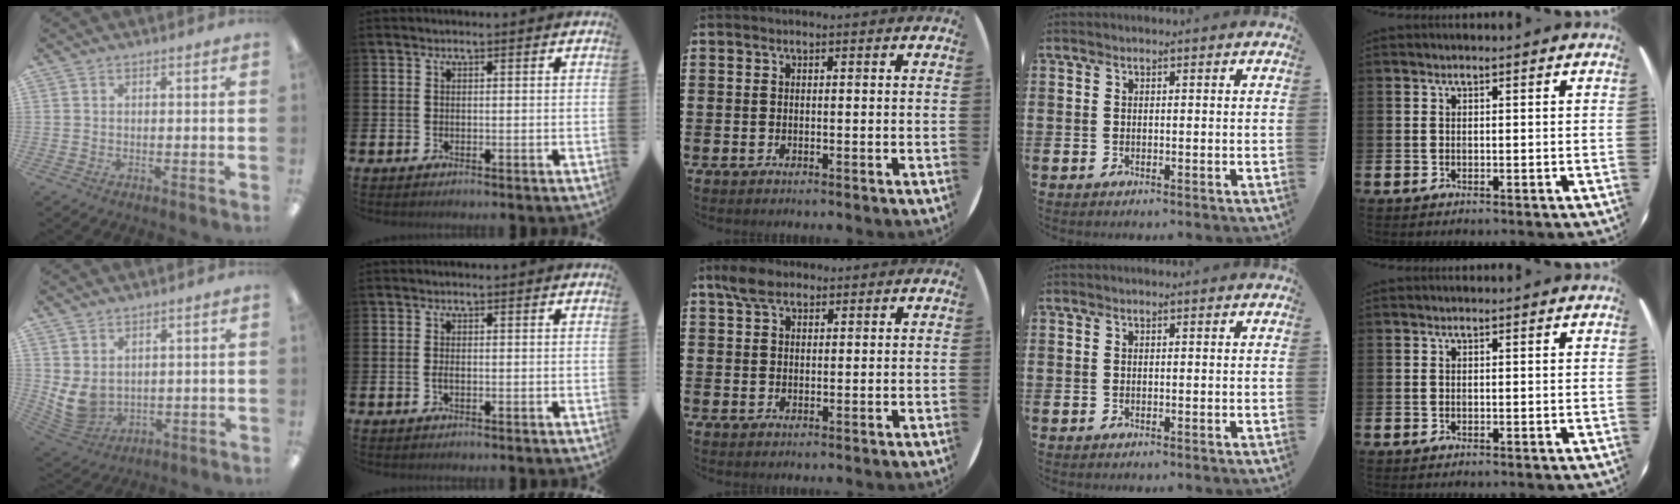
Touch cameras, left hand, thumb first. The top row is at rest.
{"thumb": {"total": 6.6, "force": [2.4, 4.8, 3.8], "torque": [-0.102, -0.013, 0.049]}, "index": {"total": 0.9, "force": [-0.2, 0.3, 0.8], "torque": [-0.018, 0.003, -0.005]}, "middle": {"total": 3.7, "force": [2.7, 1.9, 1.7], "torque": [-0.031, 0.007, 0.049]}}